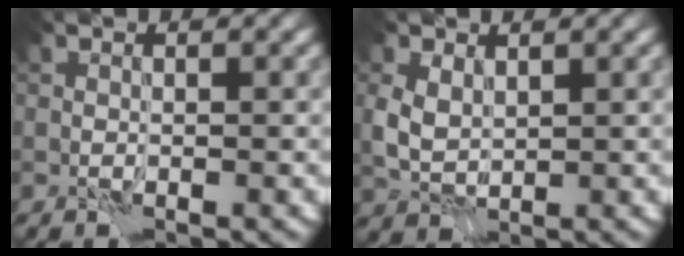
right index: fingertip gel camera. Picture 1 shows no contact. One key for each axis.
{"total": 2.8, "fx": 1.1, "fy": 1.8, "fz": 1.7, "tx": -0.047, "ty": 0.000, "tz": 0.023}